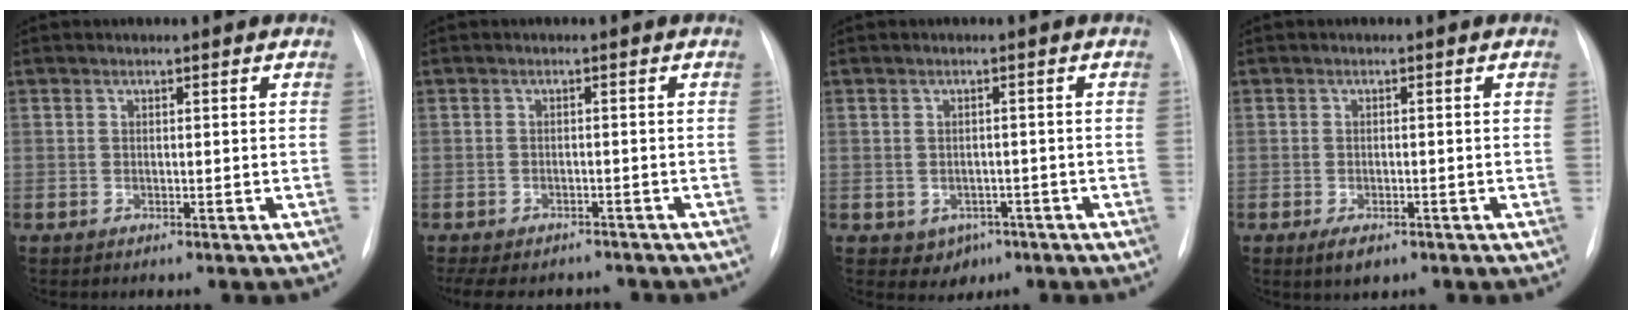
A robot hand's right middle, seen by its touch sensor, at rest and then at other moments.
{"total": 11.5, "force": [-9.8, 4.7, 3.8], "torque": [-0.082, 0.002, -0.123]}
{"total": 3.4, "force": [-1.6, 2.8, 1.1], "torque": [-0.011, 0.006, -0.010]}
{"total": 2.9, "force": [-1.7, 1.3, 1.9], "torque": [-0.037, -0.005, -0.019]}